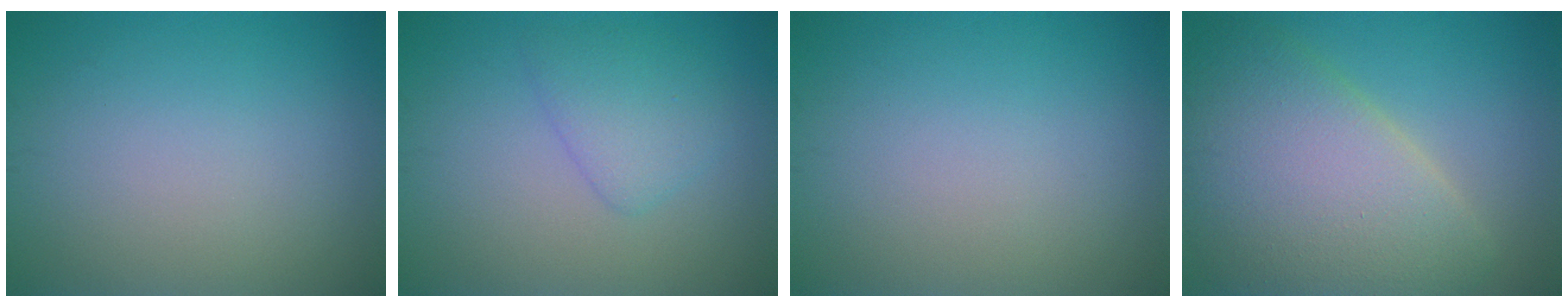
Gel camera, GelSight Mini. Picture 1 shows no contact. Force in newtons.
{"total": 2.7, "press": 2.7, "slide": 0.1}
{"total": 0.0}
{"total": 9.6, "press": 9.6, "slide": 0.6}